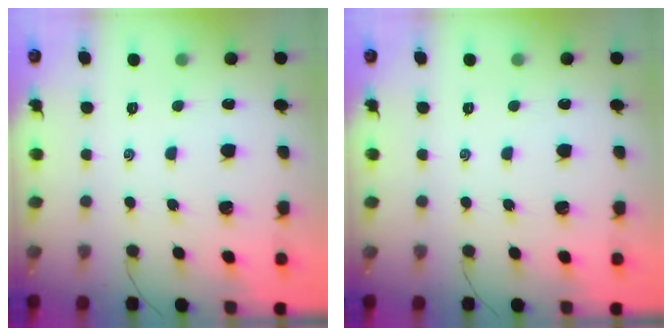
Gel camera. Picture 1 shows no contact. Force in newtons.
{"total": 0.0}